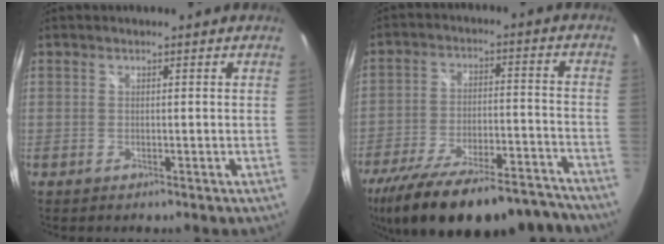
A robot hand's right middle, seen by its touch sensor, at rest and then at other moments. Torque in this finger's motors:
{"motor_torque": [1.08, -1.06, 0.58, 0.18]}